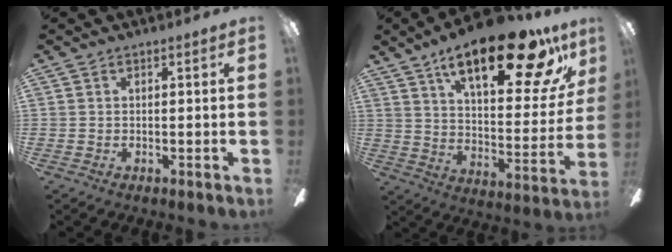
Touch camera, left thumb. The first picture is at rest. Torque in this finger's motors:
{"motor_torque": [0.50, 0.67, 1.36, -1.41, 0.26]}